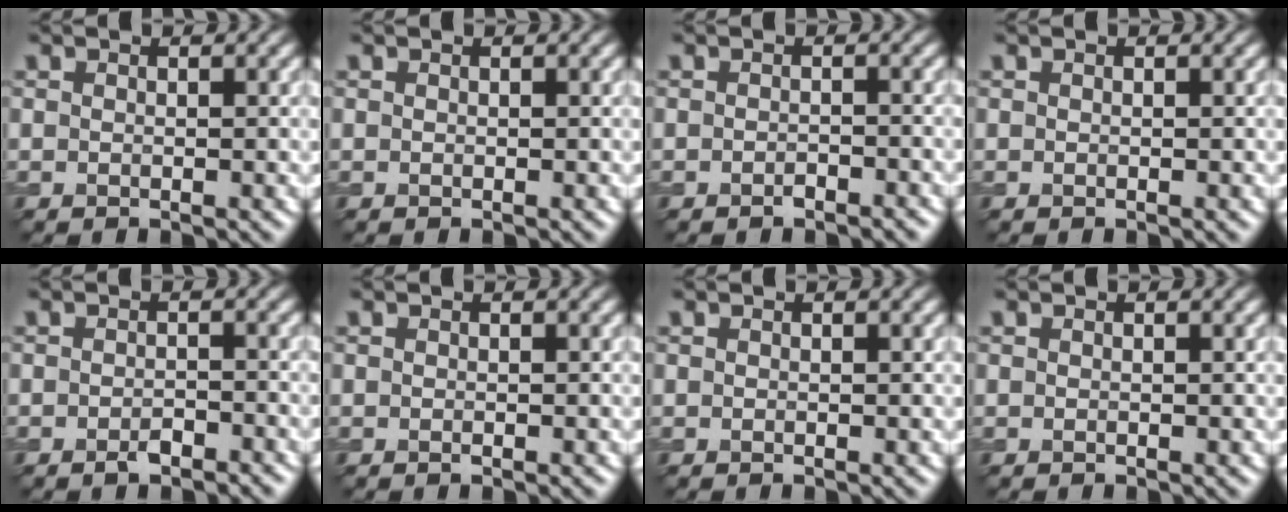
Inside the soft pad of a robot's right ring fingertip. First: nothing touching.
{"total": 0.0}
{"total": 0.9, "force": [-0.7, 0.4, 0.4], "torque": [-0.005, 0.001, -0.012]}
{"total": 0.0}
{"total": 1.6, "force": [-1.1, 0.6, 0.9], "torque": [-0.016, 0.000, -0.020]}
{"total": 0.0}
{"total": 0.0}
{"total": 0.0}